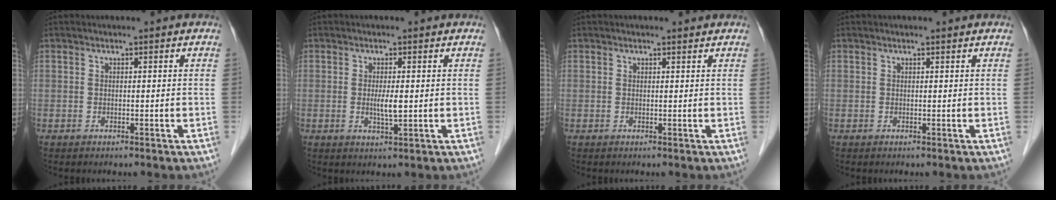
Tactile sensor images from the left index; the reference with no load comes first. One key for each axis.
{"total": 2.6, "fx": -0.1, "fy": 0.4, "fz": 2.6, "tx": -0.051, "ty": -0.008, "tz": -0.001}
{"total": 0.6, "fx": 0.5, "fy": 0.2, "fz": 0.2, "tx": -0.011, "ty": -0.002, "tz": 0.006}
{"total": 0.0}